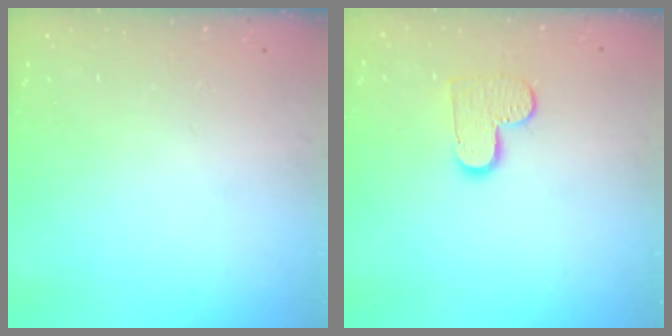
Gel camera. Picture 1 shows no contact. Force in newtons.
{"total": 8.5, "press": 8.4, "slide": 0.4}